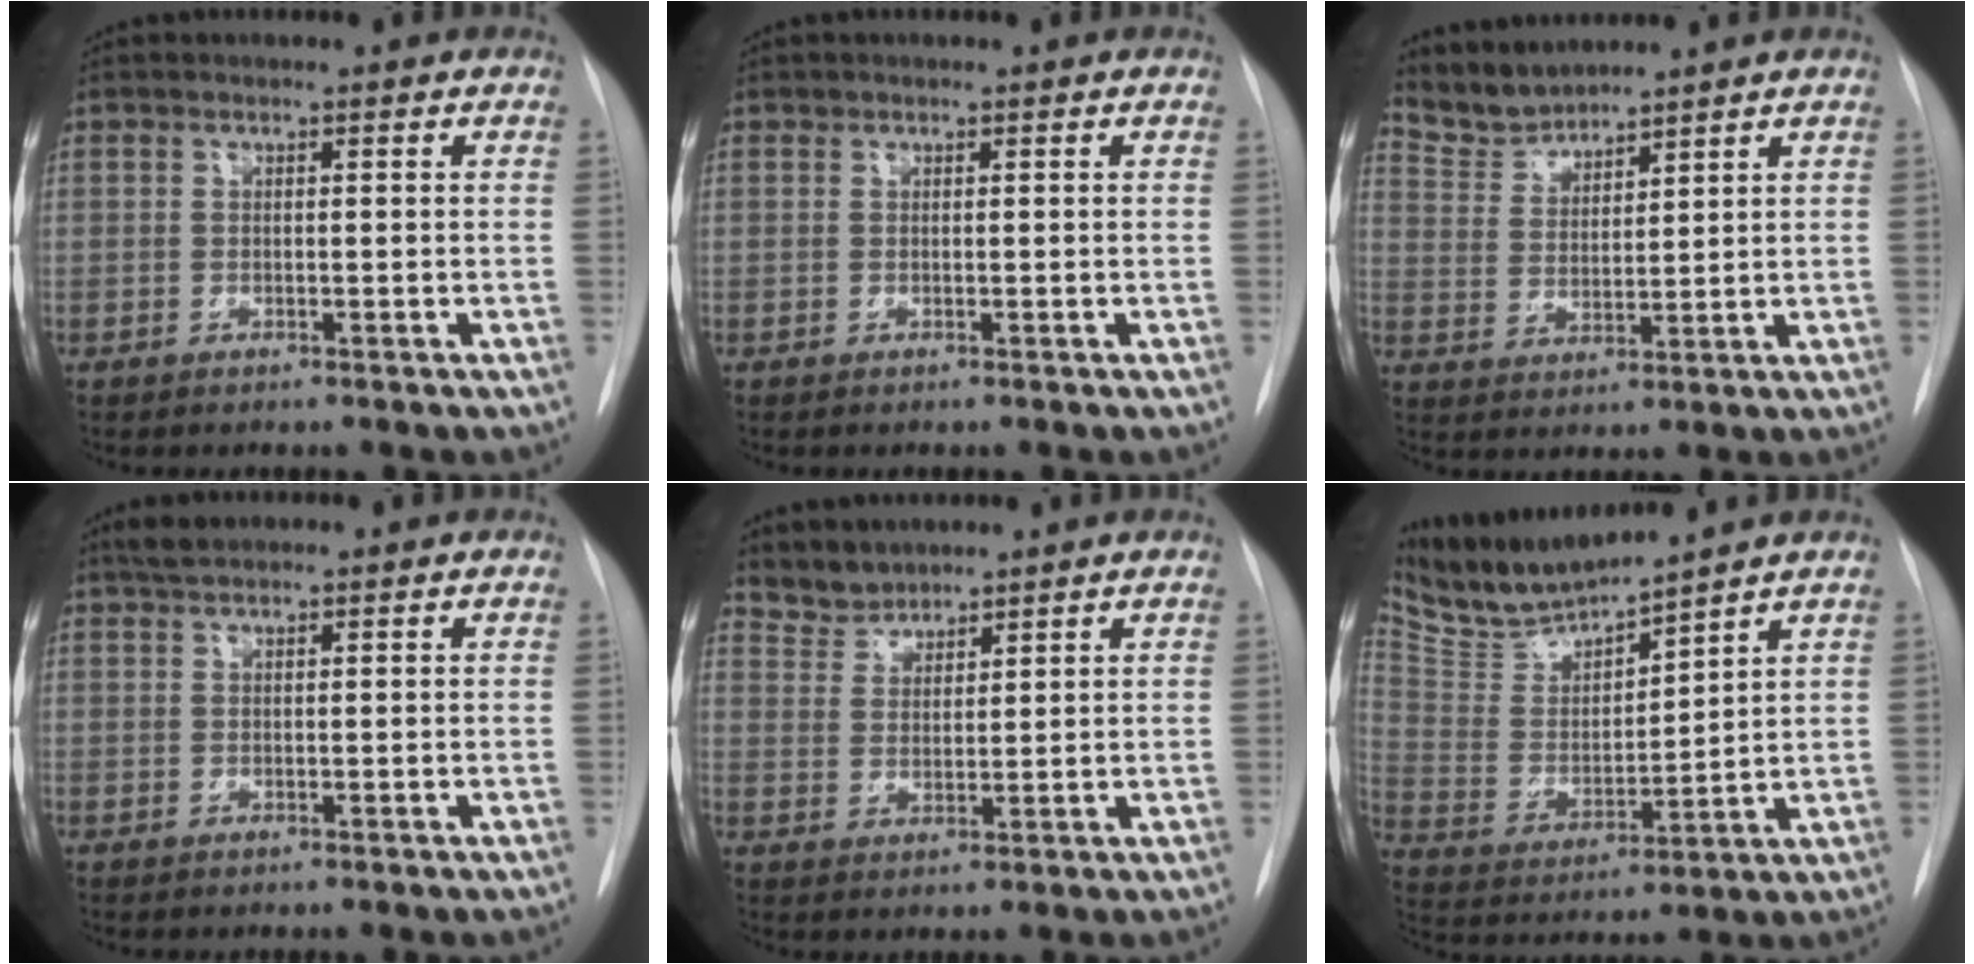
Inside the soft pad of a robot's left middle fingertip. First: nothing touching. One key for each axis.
{"total": 0.0}
{"total": 5.7, "fx": 5.6, "fy": 0.8, "fz": 0.0, "tx": -0.006, "ty": 0.004, "tz": 0.124}
{"total": 1.9, "fx": 1.6, "fy": 0.4, "fz": 0.9, "tx": -0.020, "ty": 0.011, "tz": 0.032}
{"total": 3.7, "fx": 3.5, "fy": 1.2, "fz": -0.5, "tx": 0.014, "ty": 0.006, "tz": 0.070}
{"total": 10.6, "fx": 10.1, "fy": 0.4, "fz": 3.0, "tx": -0.074, "ty": -0.004, "tz": 0.213}